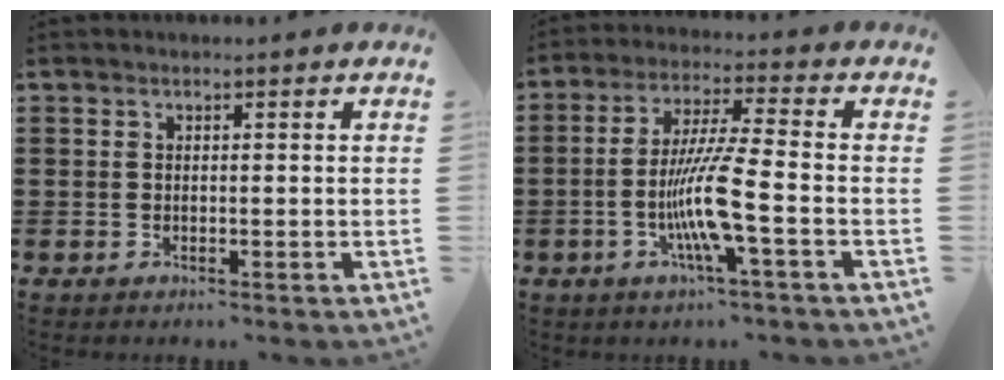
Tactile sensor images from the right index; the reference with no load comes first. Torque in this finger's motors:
{"motor_torque": [0.34, 0.03, 0.40, 0.07]}